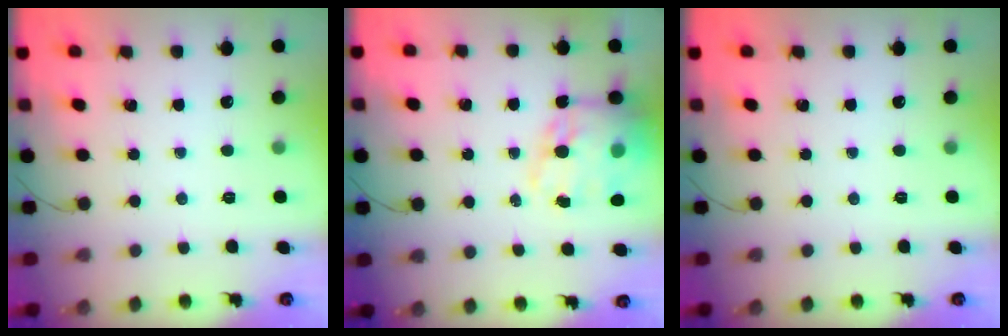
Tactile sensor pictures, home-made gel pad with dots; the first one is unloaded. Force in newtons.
{"total": 19.0, "press": 18.5, "slide": 4.4}
{"total": 0.0}